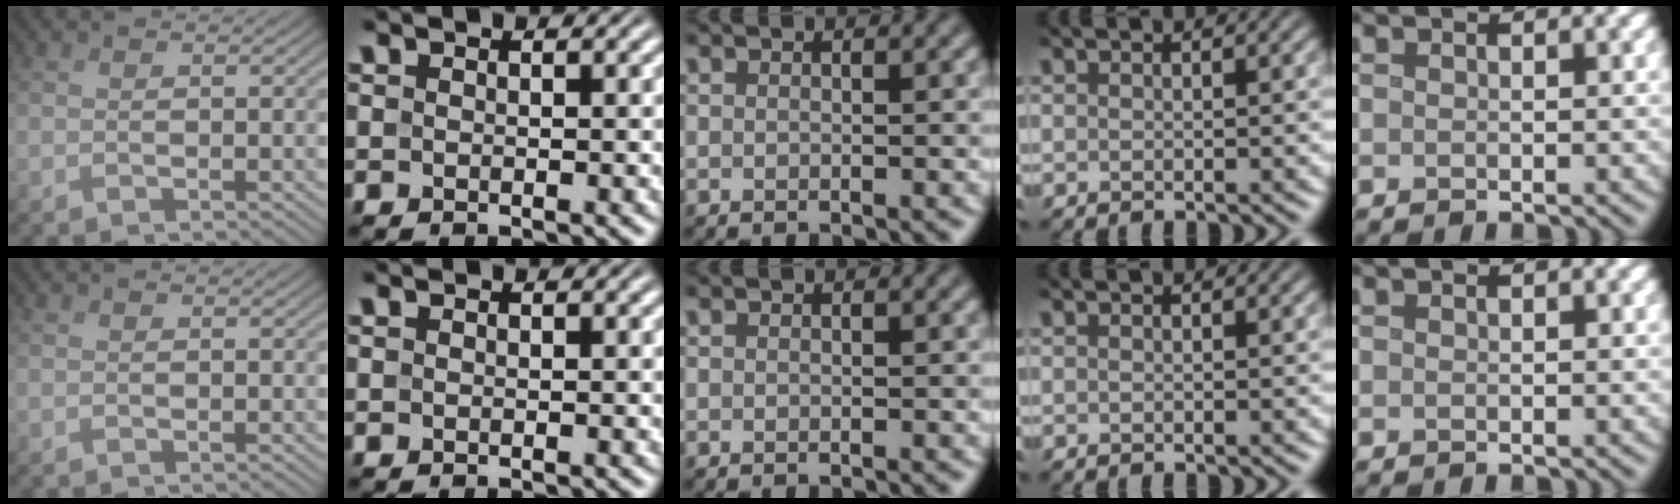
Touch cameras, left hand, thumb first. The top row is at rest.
{}